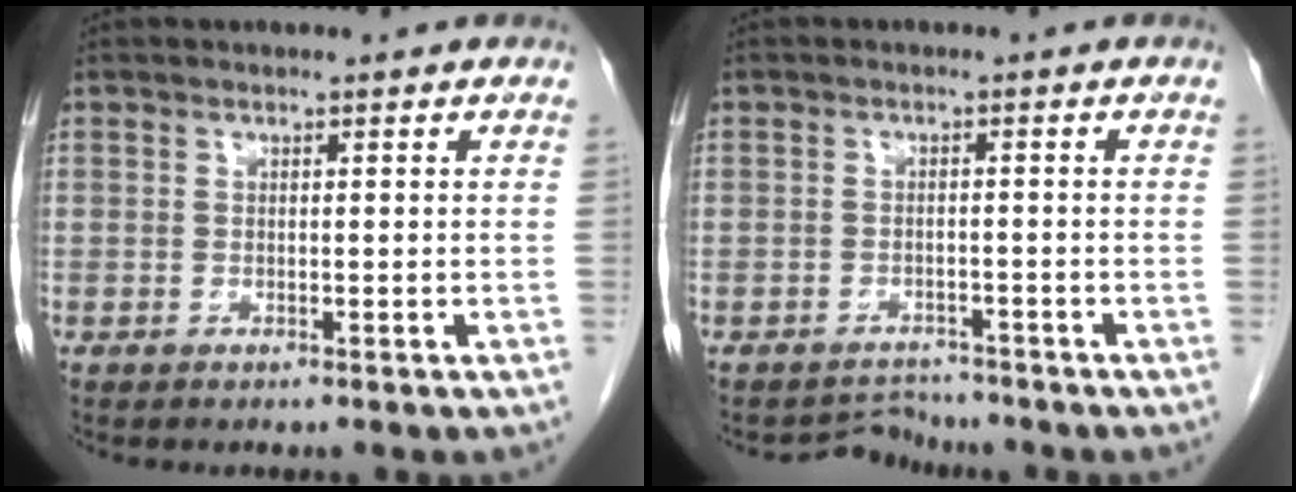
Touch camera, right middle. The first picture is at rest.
{"total": 2.8, "force": [-2.3, 0.5, -1.5], "torque": [0.023, 0.002, -0.036]}